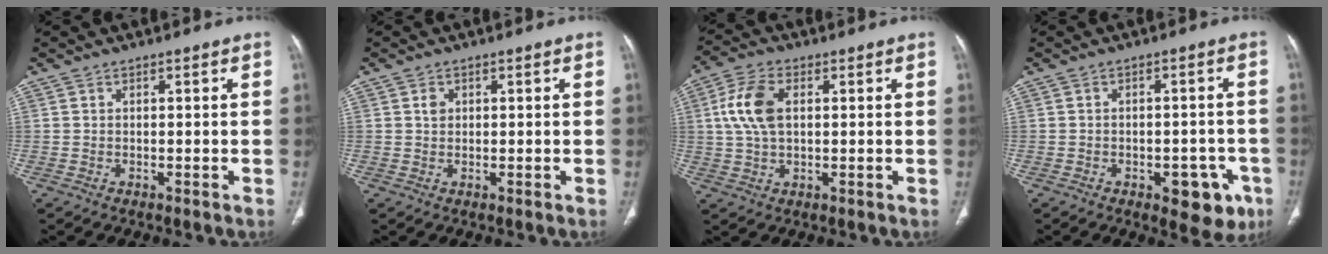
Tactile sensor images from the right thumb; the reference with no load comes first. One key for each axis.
{"total": 1.4, "fx": 0.4, "fy": 1.1, "fz": 0.7, "tx": -0.007, "ty": 0.000, "tz": 0.007}
{"total": 8.7, "fx": 1.6, "fy": 4.9, "fz": 7.0, "tx": -0.152, "ty": 0.011, "tz": 0.031}
{"total": 8.9, "fx": -4.1, "fy": 4.7, "fz": 6.4, "tx": -0.046, "ty": 0.018, "tz": -0.043}